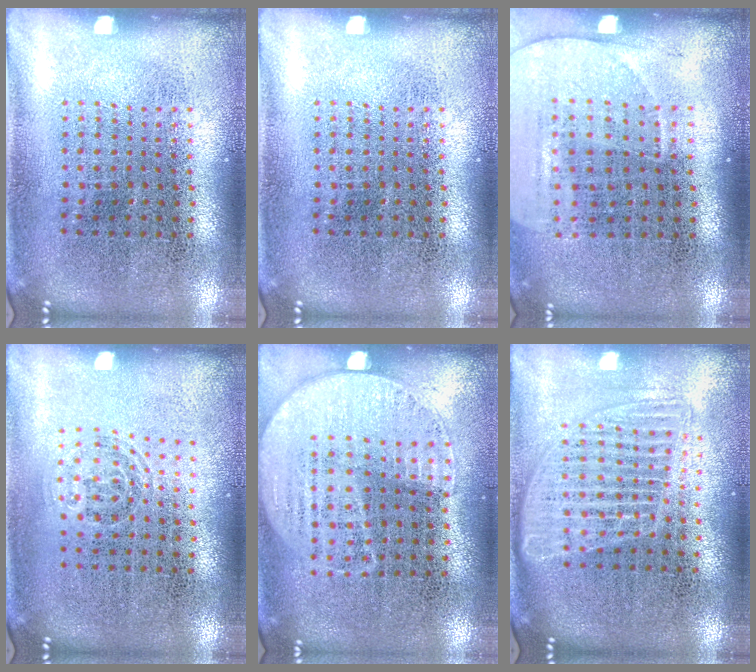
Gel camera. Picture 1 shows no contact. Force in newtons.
{"total": 0.0}
{"total": 1.4, "press": 1.3, "slide": 0.4}
{"total": 0.7, "press": 0.4, "slide": 0.6}
{"total": 1.2, "press": 1.0, "slide": 0.7}
{"total": 1.7, "press": 1.5, "slide": 0.8}